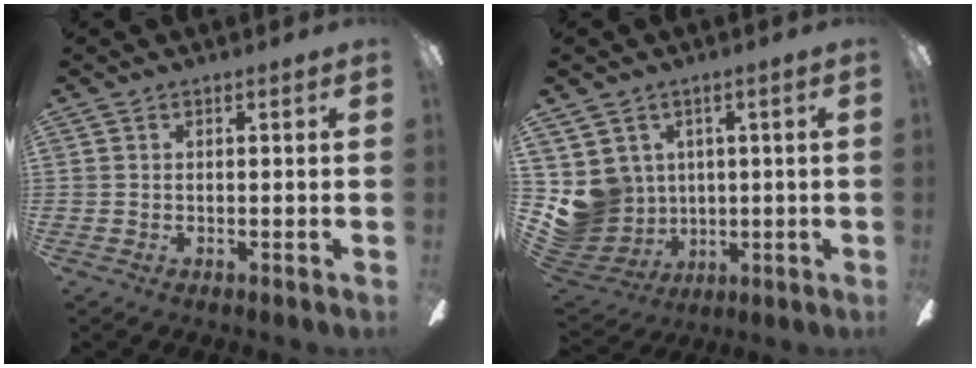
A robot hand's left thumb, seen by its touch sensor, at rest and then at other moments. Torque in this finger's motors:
{"motor_torque": [0.89, 0.87, 0.34, -0.60, 0.02]}